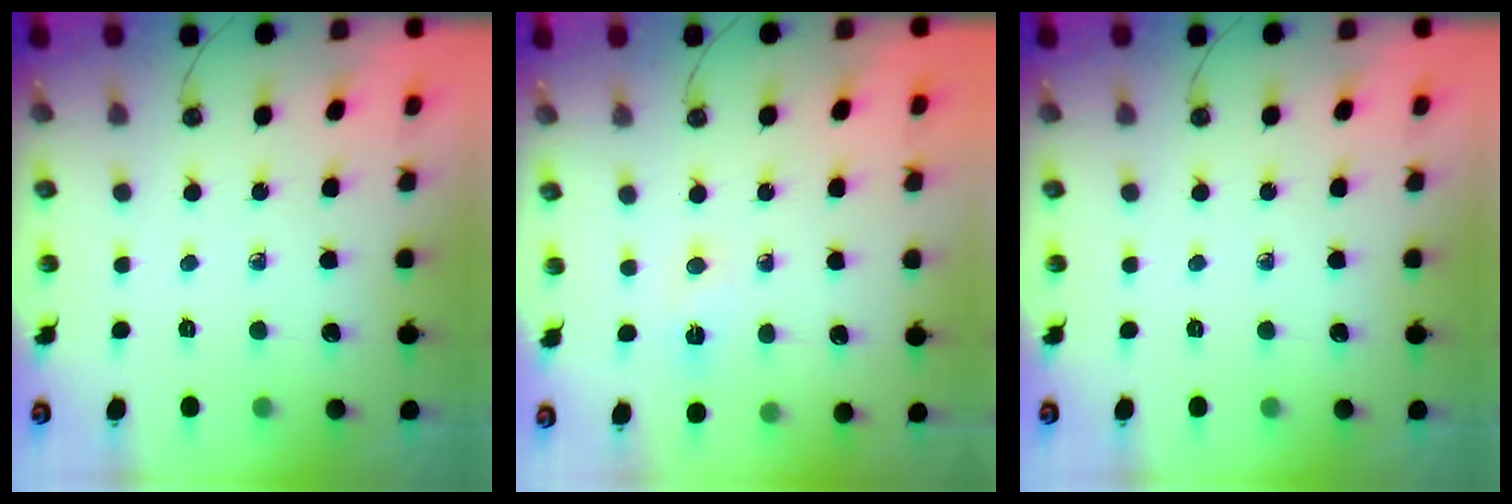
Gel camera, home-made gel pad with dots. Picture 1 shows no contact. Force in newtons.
{"total": 2.0, "press": 1.5, "slide": 1.3}
{"total": 0.0}